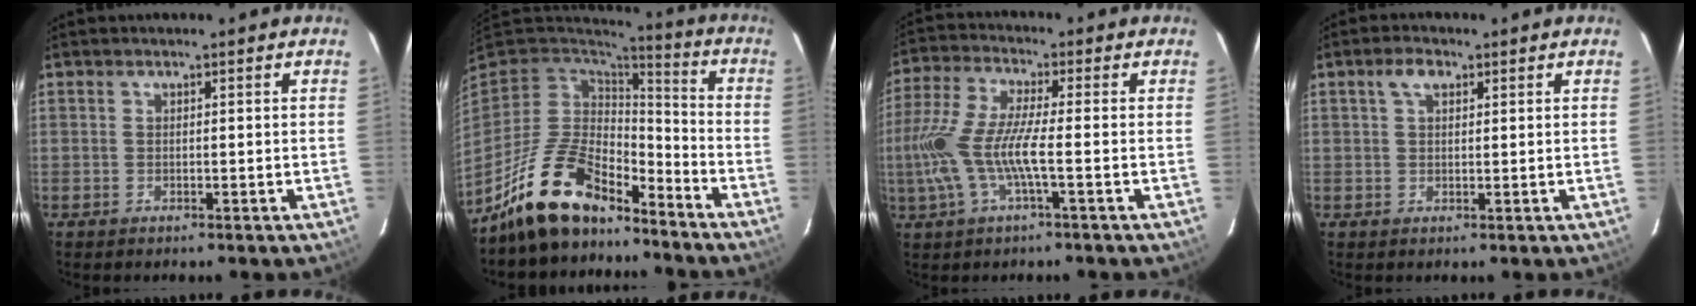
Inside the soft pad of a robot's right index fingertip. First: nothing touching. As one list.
[{"total": 15.7, "force": [-12.3, 6.5, 7.3], "torque": [-0.161, 0.000, -0.213]}, {"total": 12.1, "force": [-2.9, 1.4, 11.7], "torque": [-0.242, -0.007, -0.055]}, {"total": 2.9, "force": [1.3, 1.7, 2.0], "torque": [-0.037, 0.010, 0.023]}]